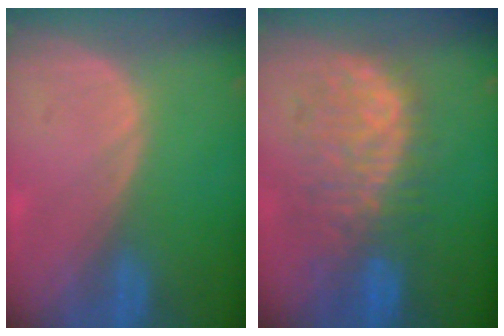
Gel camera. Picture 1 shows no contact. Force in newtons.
{"total": 10.3, "press": 9.4, "slide": 4.3}